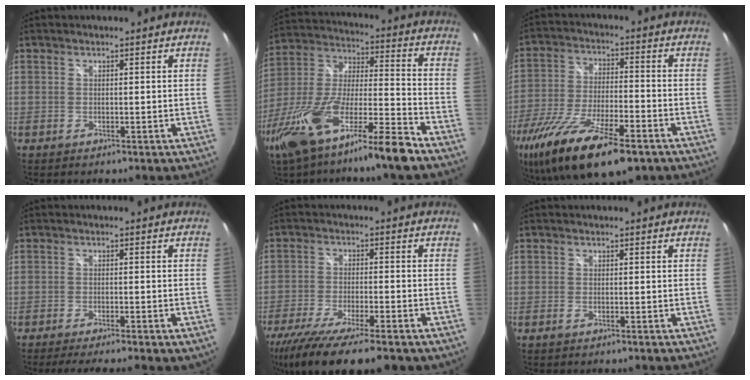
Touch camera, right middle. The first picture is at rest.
{"total": 21.3, "force": [-14.3, 2.4, 15.6], "torque": [-0.301, -0.032, -0.259]}
{"total": 22.1, "force": [-14.6, 6.4, 15.3], "torque": [-0.303, -0.066, -0.250]}
{"total": 6.4, "force": [-4.6, 0.1, 4.4], "torque": [-0.076, -0.022, -0.067]}
{"total": 16.4, "force": [-12.5, 3.3, 10.1], "torque": [-0.200, -0.053, -0.206]}
{"total": 0.7, "force": [-0.6, 0.1, 0.4], "torque": [-0.006, -0.001, -0.012]}